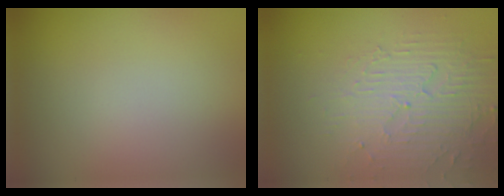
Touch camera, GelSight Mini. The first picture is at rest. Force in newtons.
{"total": 3.9, "press": 3.7, "slide": 1.1}